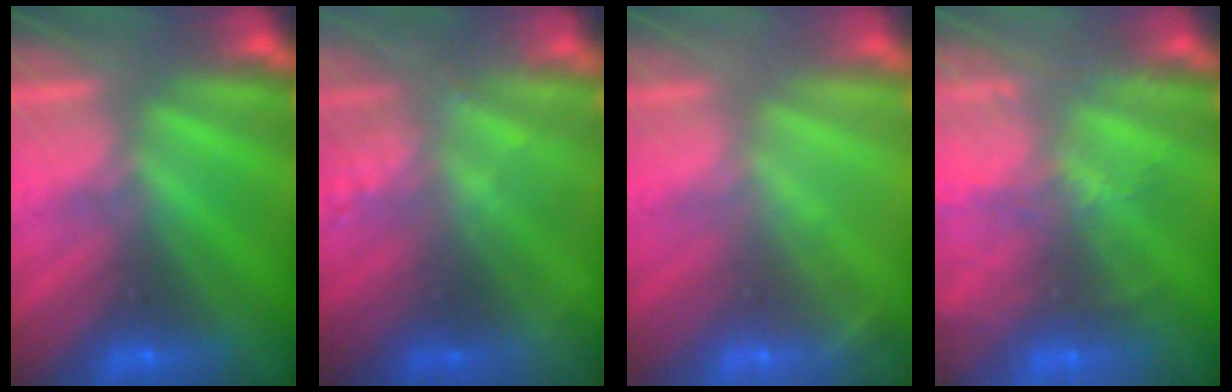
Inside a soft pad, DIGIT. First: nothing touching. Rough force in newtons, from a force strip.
{"total": 2.4}
{"total": 1.8}
{"total": 6.9}